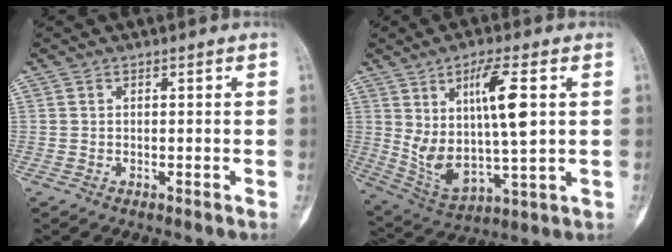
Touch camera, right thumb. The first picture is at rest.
{"total": 14.8, "force": [3.7, 4.2, 13.7], "torque": [-0.257, -0.020, 0.081]}